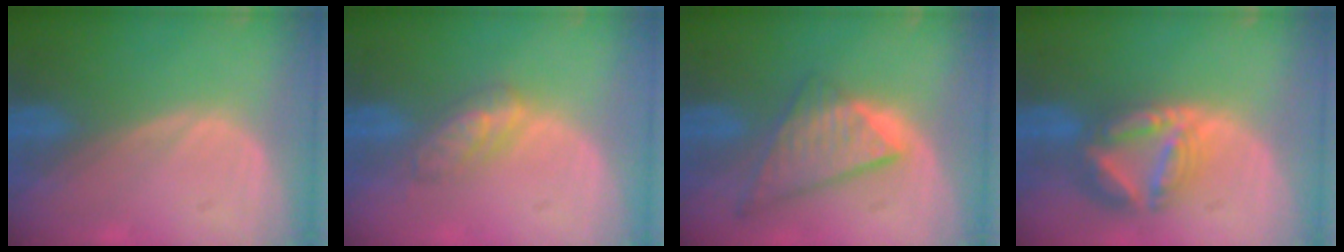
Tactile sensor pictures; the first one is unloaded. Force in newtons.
{"total": 4.7, "press": 4.5, "slide": 1.5}
{"total": 8.6, "press": 7.4, "slide": 4.4}
{"total": 8.4, "press": 7.3, "slide": 4.1}